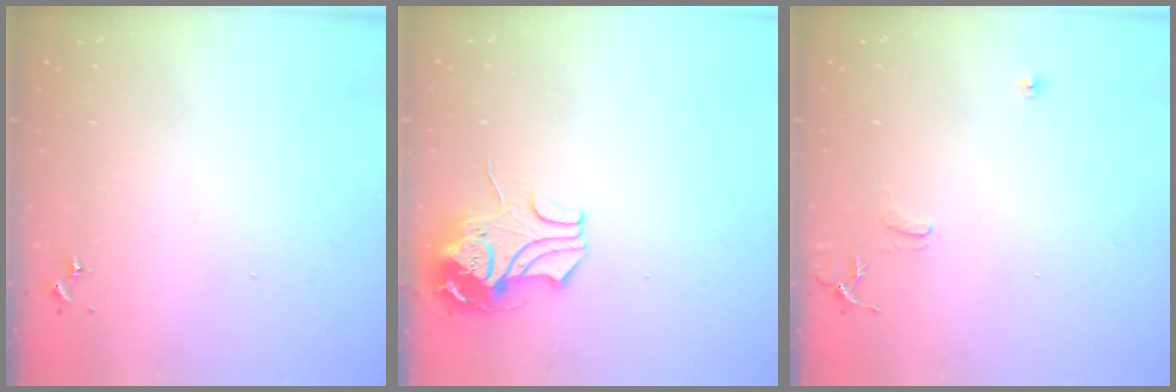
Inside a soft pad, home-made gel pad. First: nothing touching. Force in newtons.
{"total": 10.0, "press": 9.9, "slide": 1.5}
{"total": 7.2, "press": 7.2, "slide": 0.8}